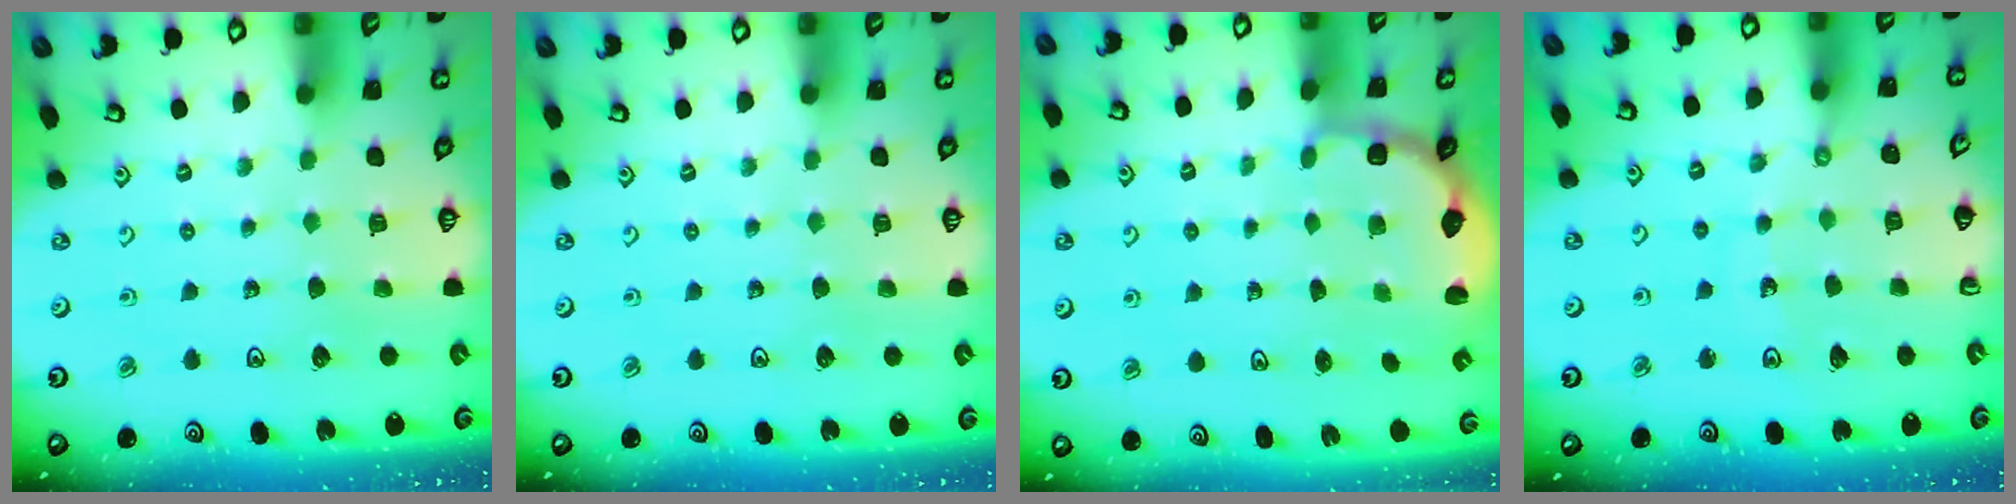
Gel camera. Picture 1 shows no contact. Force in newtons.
{"total": 0.0}
{"total": 2.7, "press": 2.3, "slide": 1.5}
{"total": 8.0, "press": 8.0, "slide": 1.0}